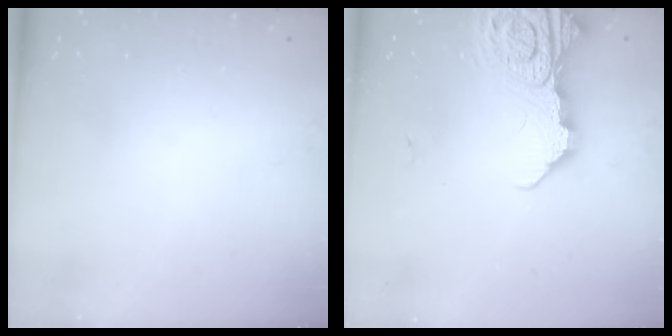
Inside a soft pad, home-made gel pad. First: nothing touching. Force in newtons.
{"total": 19.2, "press": 19.1, "slide": 2.1}